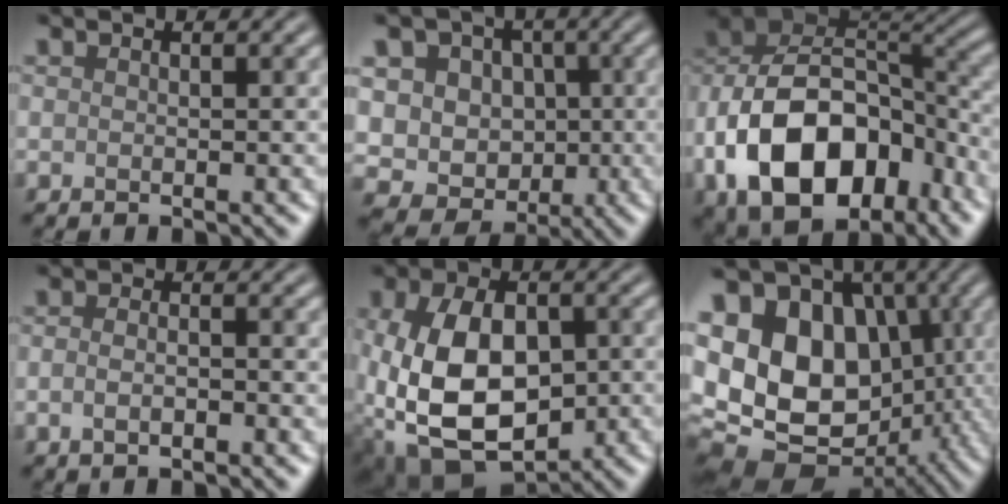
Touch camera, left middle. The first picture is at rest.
{"total": 10.6, "force": [0.1, 9.5, 4.7], "torque": [-0.074, 0.042, -0.032]}
{"total": 14.8, "force": [-5.2, 9.5, 10.1], "torque": [-0.183, 0.000, -0.096]}
{"total": 2.5, "force": [-0.6, 1.2, 2.1], "torque": [-0.024, -0.002, -0.017]}
{"total": 12.9, "force": [-1.9, 8.4, 9.6], "torque": [-0.203, -0.025, -0.024]}
{"total": 15.0, "force": [-0.1, 11.6, 9.6], "torque": [-0.181, -0.002, -0.006]}